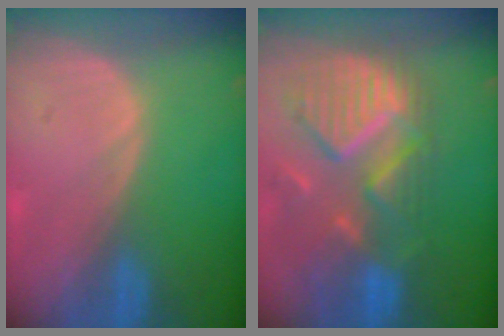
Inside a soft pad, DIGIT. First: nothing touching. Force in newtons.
{"total": 11.7, "press": 10.3, "slide": 5.6}